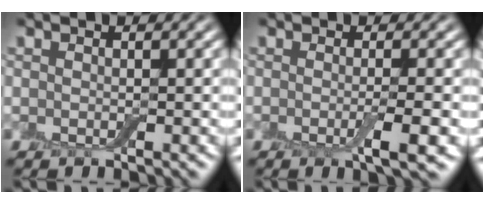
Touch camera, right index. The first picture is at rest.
{"total": 3.0, "force": [-0.8, 0.5, 2.9], "torque": [-0.043, -0.005, -0.016]}